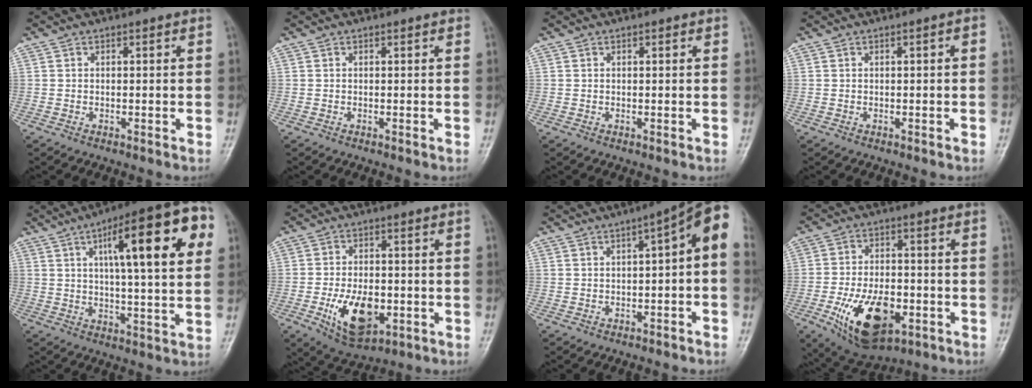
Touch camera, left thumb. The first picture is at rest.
{"total": 0.0}
{"total": 0.6, "force": [0.2, 0.3, 0.5], "torque": [-0.006, 0.001, 0.002]}
{"total": 1.1, "force": [-0.1, 0.3, 1.1], "torque": [-0.016, 0.007, 0.000]}
{"total": 20.0, "force": [6.5, 5.2, 18.1], "torque": [-0.235, 0.005, 0.086]}
{"total": 11.2, "force": [-3.4, 6.4, 8.5], "torque": [-0.128, 0.003, -0.047]}
{"total": 8.7, "force": [-0.4, 3.0, 8.1], "torque": [-0.096, 0.048, -0.013]}
{"total": 15.3, "force": [-5.7, 8.3, 11.5], "torque": [-0.173, 0.016, -0.086]}